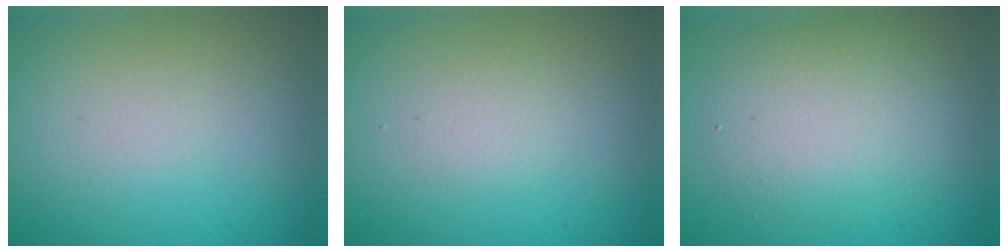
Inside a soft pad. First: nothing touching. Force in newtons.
{"total": 1.1, "press": 1.1, "slide": 0.1}
{"total": 4.6, "press": 4.6, "slide": 0.2}